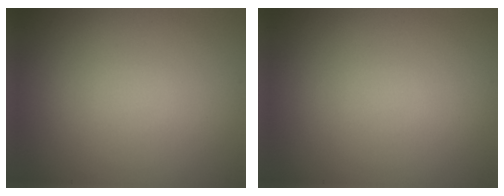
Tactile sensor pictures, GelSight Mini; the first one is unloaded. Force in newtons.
{"total": 0.0}